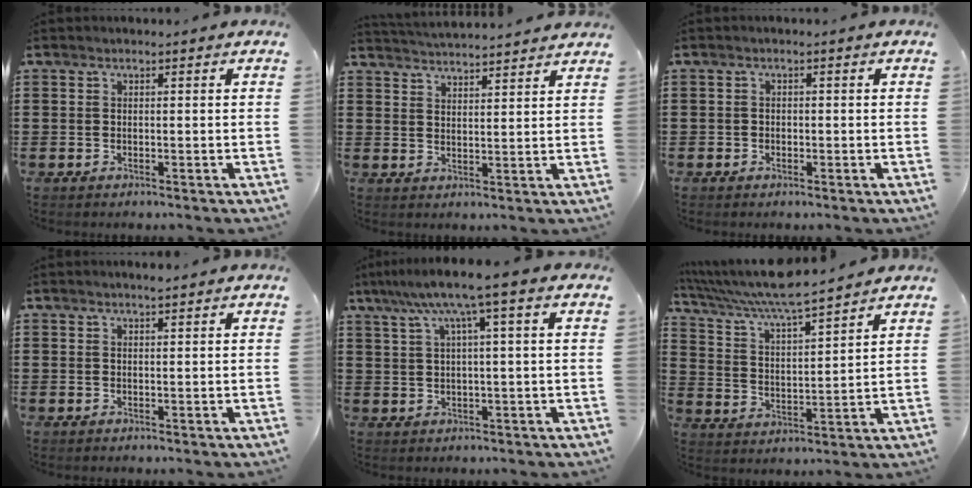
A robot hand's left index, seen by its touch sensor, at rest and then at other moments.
{"total": 3.4, "force": [3.4, -0.5, -0.1], "torque": [-0.010, -0.018, 0.059]}
{"total": 0.8, "force": [-0.3, 0.8, 0.1], "torque": [-0.005, 0.003, -0.008]}
{"total": 1.0, "force": [0.9, 0.0, 0.6], "torque": [-0.011, -0.001, 0.017]}
{"total": 7.4, "force": [3.4, -0.2, 6.5], "torque": [-0.134, -0.003, 0.055]}
{"total": 8.2, "force": [7.2, -0.1, 3.8], "torque": [-0.099, -0.038, 0.125]}